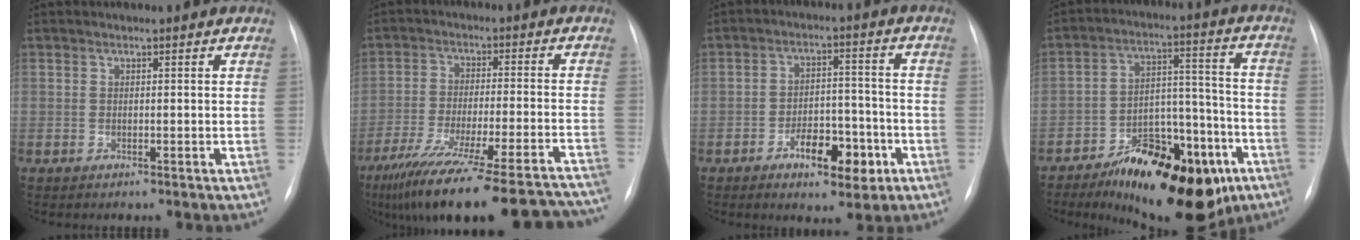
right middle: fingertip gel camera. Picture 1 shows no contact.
{"total": 28.5, "force": [-24.7, 2.8, 13.8], "torque": [-0.175, -0.038, -0.342]}
{"total": 8.3, "force": [-4.0, 3.8, 6.2], "torque": [-0.098, 0.018, -0.057]}
{"total": 20.3, "force": [-12.1, 8.0, 14.1], "torque": [-0.172, 0.034, -0.176]}